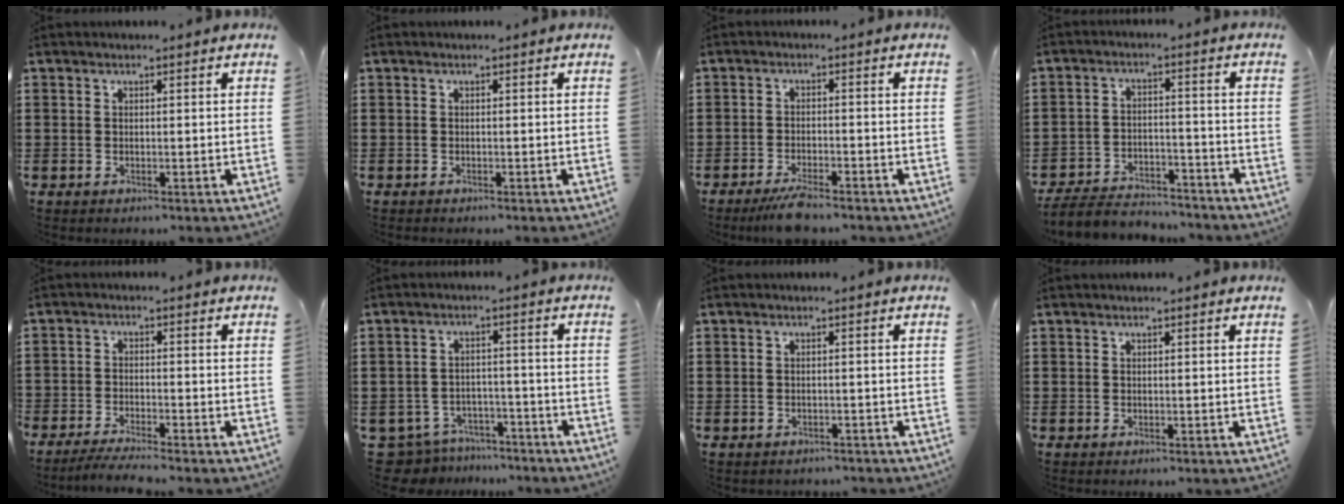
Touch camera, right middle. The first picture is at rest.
{"total": 0.0}
{"total": 4.2, "force": [-3.6, 0.4, 2.0], "torque": [-0.039, -0.003, -0.068]}
{"total": 4.7, "force": [-4.5, 1.1, 0.7], "torque": [-0.028, 0.004, -0.096]}
{"total": 3.5, "force": [-3.4, 0.0, 0.8], "torque": [-0.021, -0.004, -0.071]}
{"total": 5.2, "force": [-5.0, 1.2, 0.4], "torque": [-0.032, 0.007, -0.110]}
{"total": 0.9, "force": [-0.9, 0.2, 0.0], "torque": [-0.003, 0.002, -0.019]}
{"total": 0.0}